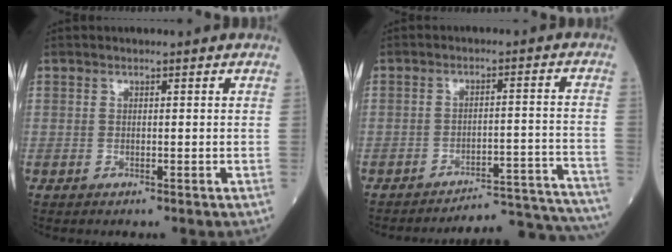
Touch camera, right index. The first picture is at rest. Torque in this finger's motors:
{"motor_torque": [0.33, -0.54, 0.00, -0.07]}